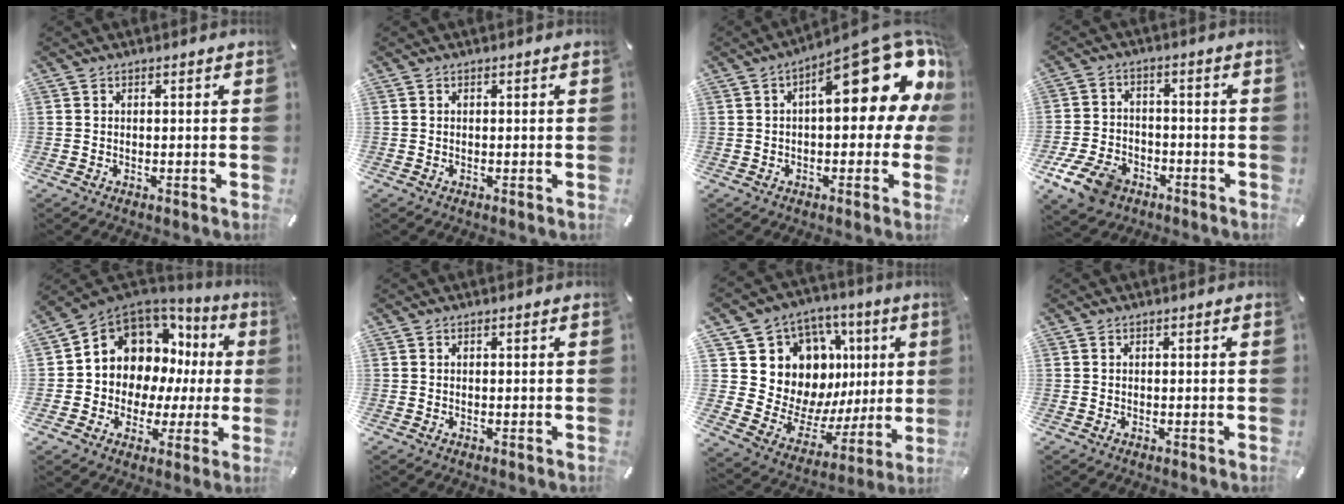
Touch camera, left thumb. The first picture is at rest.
{"total": 0.0}
{"total": 20.8, "force": [7.2, 8.6, 17.5], "torque": [-0.224, -0.052, 0.117]}
{"total": 10.0, "force": [-5.7, 6.6, 4.9], "torque": [-0.095, 0.031, -0.103]}
{"total": 10.3, "force": [4.3, 8.9, 2.9], "torque": [-0.073, -0.047, 0.088]}
{"total": 0.0}
{"total": 15.4, "force": [7.1, 12.6, 5.5], "torque": [-0.081, -0.077, 0.154]}
{"total": 0.0}